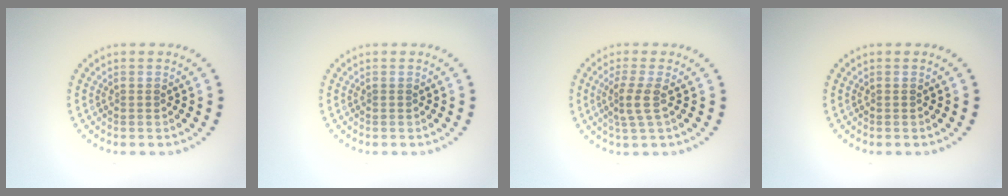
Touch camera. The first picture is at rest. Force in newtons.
{"total": 0.0}
{"total": 2.4, "press": 1.7, "slide": 1.7}
{"total": 0.0}